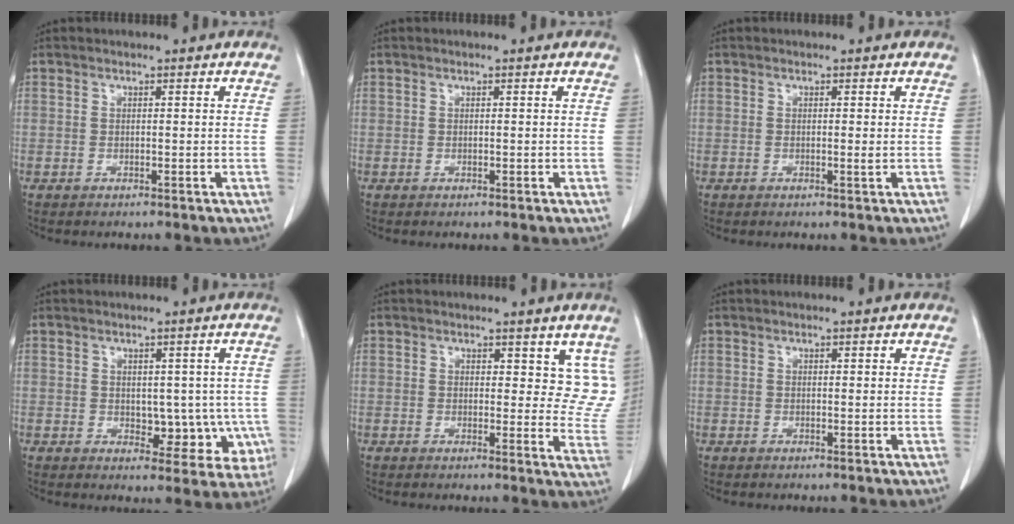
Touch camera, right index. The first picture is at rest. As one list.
[{"total": 0.0}, {"total": 0.7, "force": [-0.1, -0.1, 0.7], "torque": [-0.014, -0.002, -0.002]}, {"total": 7.4, "force": [-0.9, 4.7, 5.6], "torque": [-0.043, 0.008, 0.003]}, {"total": 7.1, "force": [4.8, 3.7, 3.7], "torque": [-0.014, -0.022, 0.045]}, {"total": 0.9, "force": [0.5, 0.2, 0.7], "torque": [-0.011, 0.000, 0.006]}]